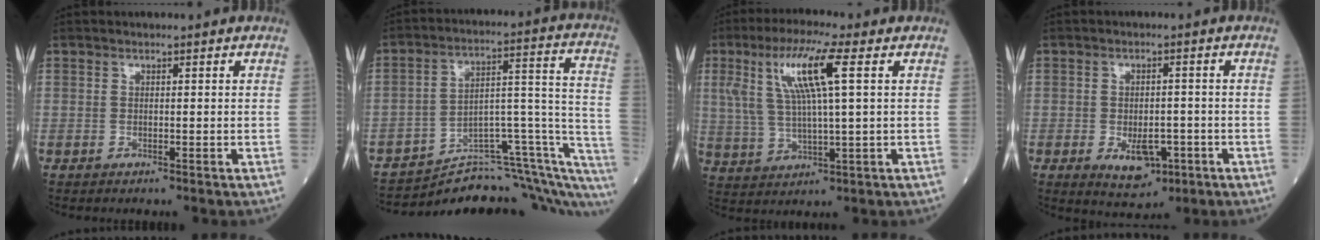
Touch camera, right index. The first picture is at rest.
{"total": 21.7, "force": [-19.9, 2.9, 8.0], "torque": [-0.035, 0.065, -0.273]}
{"total": 10.8, "force": [3.6, 0.8, 10.2], "torque": [-0.212, 0.014, 0.069]}
{"total": 6.2, "force": [-2.5, 3.3, 4.6], "torque": [-0.070, -0.004, -0.027]}